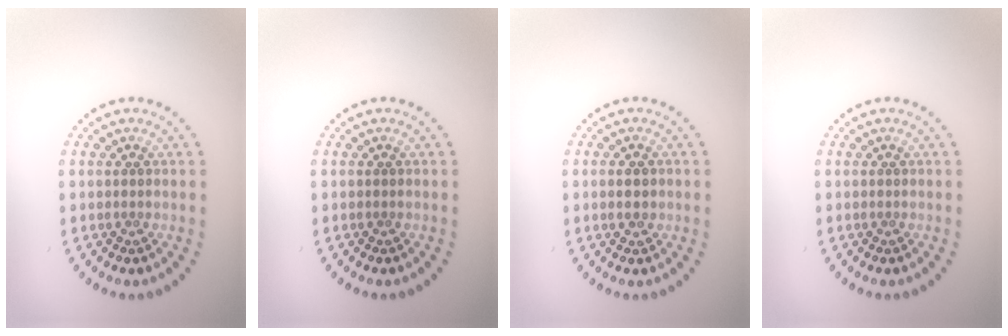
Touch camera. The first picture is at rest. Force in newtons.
{"total": 0.0}
{"total": 2.1, "press": 2.1, "slide": 0.1}
{"total": 0.0}